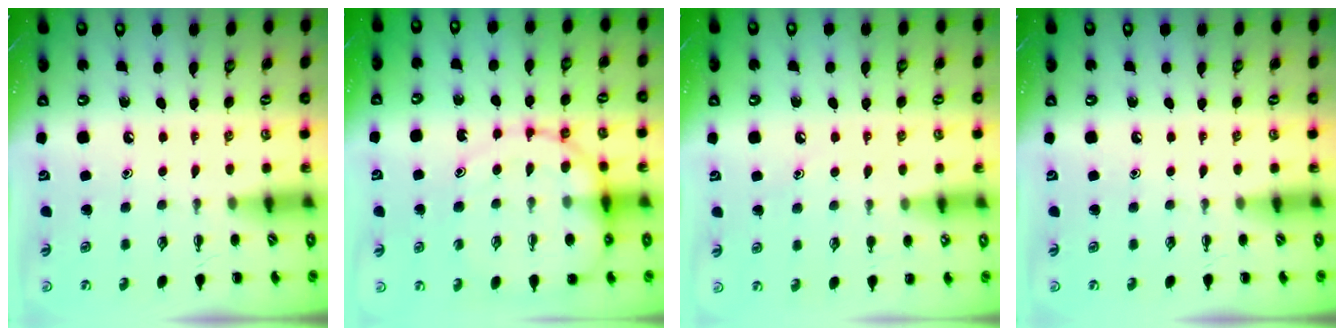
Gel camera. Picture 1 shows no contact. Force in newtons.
{"total": 13.9, "press": 13.6, "slide": 3.1}
{"total": 7.5, "press": 7.3, "slide": 1.6}
{"total": 0.0}